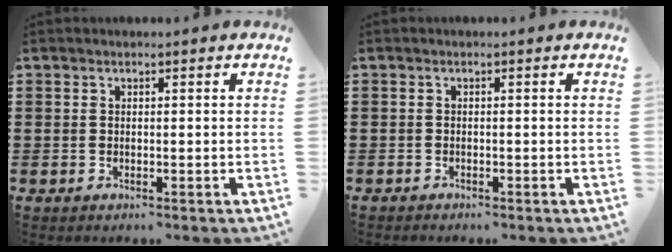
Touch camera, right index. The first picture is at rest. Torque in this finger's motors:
{"motor_torque": [-0.01, -0.02, -0.02, 0.01]}